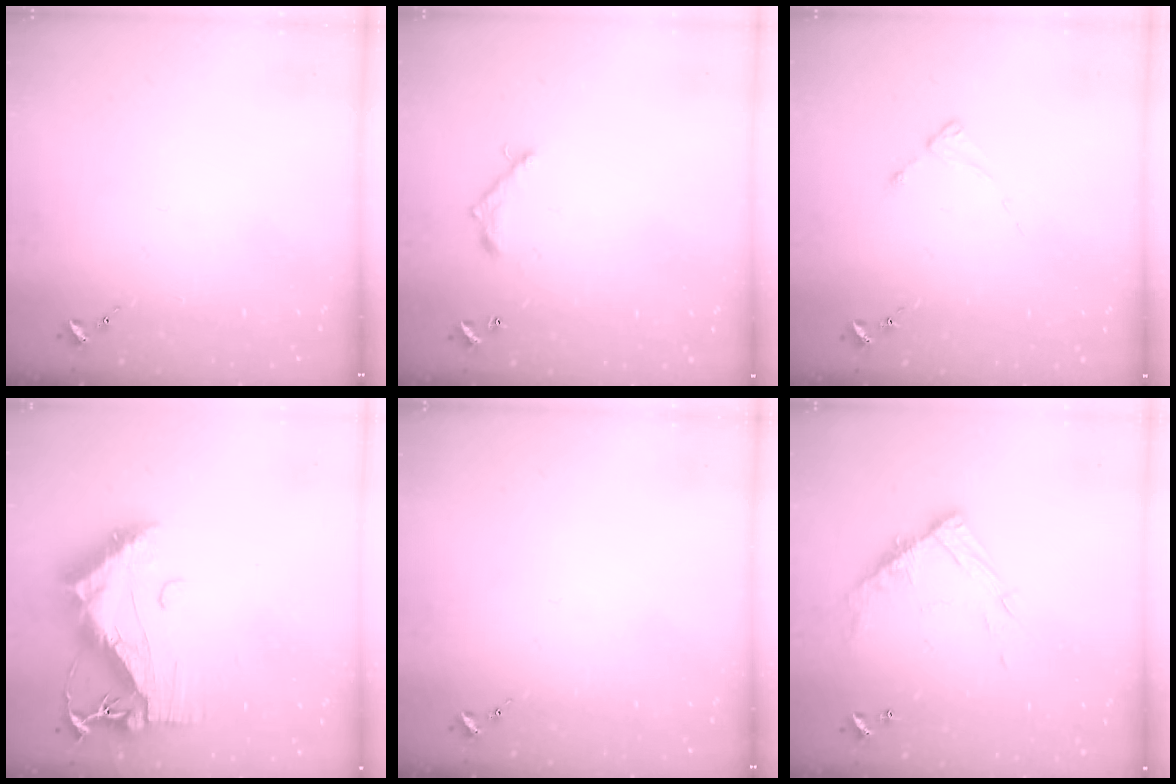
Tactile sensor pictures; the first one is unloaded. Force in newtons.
{"total": 7.3, "press": 7.3, "slide": 0.6}
{"total": 2.3, "press": 2.3, "slide": 0.3}
{"total": 19.1, "press": 19.0, "slide": 1.6}
{"total": 0.0}
{"total": 13.1, "press": 13.1, "slide": 1.1}